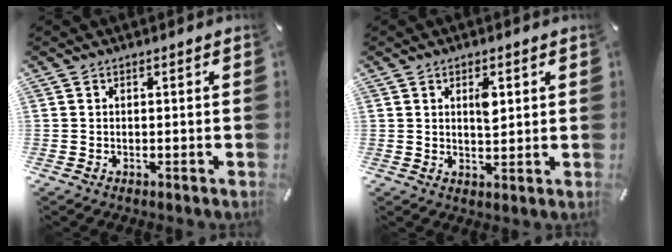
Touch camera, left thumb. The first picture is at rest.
{"total": 4.3, "force": [1.5, 2.1, 3.4], "torque": [-0.043, -0.008, 0.018]}